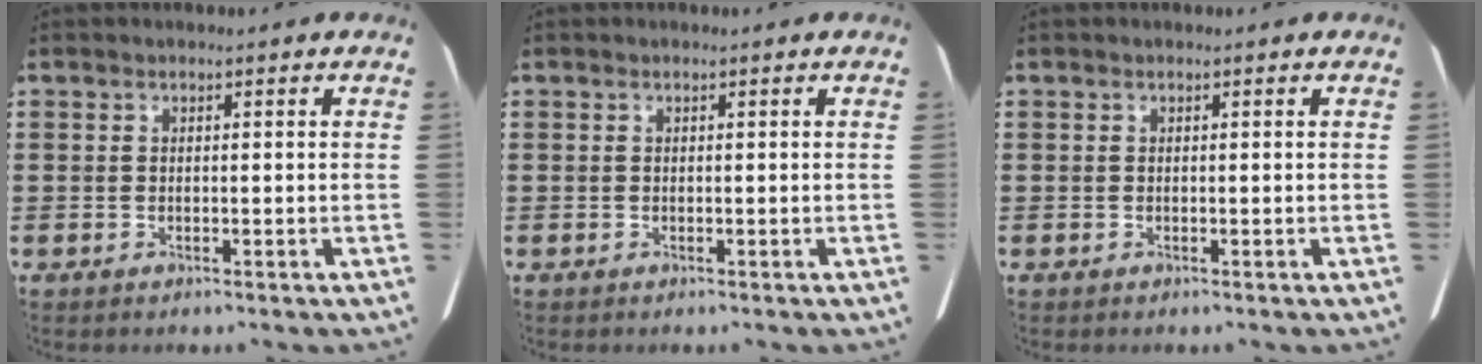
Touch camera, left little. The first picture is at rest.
{"total": 0.0}
{"total": 0.0}